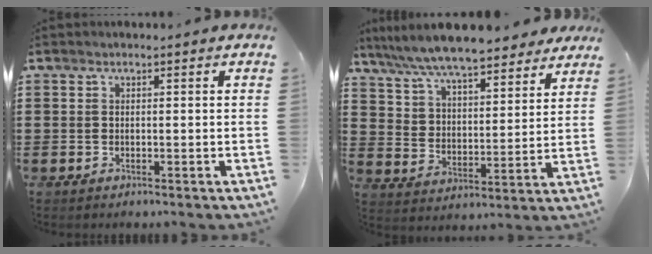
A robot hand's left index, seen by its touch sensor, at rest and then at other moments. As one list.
[{"total": 8.7, "force": [8.1, 1.3, 2.9], "torque": [-0.091, -0.041, 0.148]}]